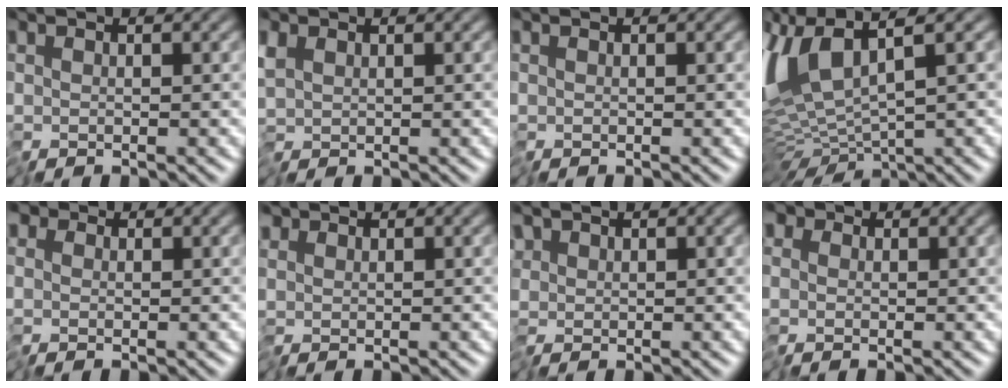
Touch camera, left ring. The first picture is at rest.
{"total": 1.2, "force": [0.2, 0.9, 0.8], "torque": [-0.021, 0.000, 0.002]}
{"total": 0.0}
{"total": 9.0, "force": [1.2, 3.5, 8.2], "torque": [-0.183, 0.000, 0.028]}
{"total": 1.4, "force": [0.0, 1.3, 0.3], "torque": [-0.007, 0.001, -0.007]}
{"total": 0.8, "force": [0.2, 0.8, 0.1], "torque": [-0.003, 0.000, 0.002]}
{"total": 1.5, "force": [0.2, 1.3, 0.7], "torque": [-0.018, 0.001, -0.002]}
{"total": 1.8, "force": [0.0, 1.7, 0.5], "torque": [-0.013, 0.002, -0.005]}